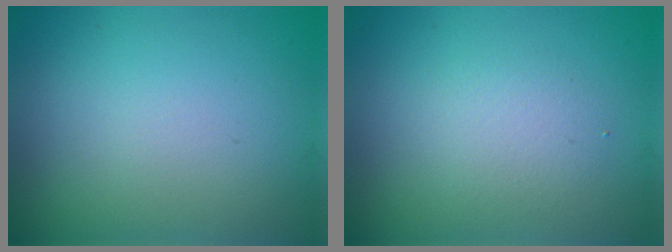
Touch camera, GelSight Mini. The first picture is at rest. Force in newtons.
{"total": 2.0, "press": 2.0, "slide": 0.1}